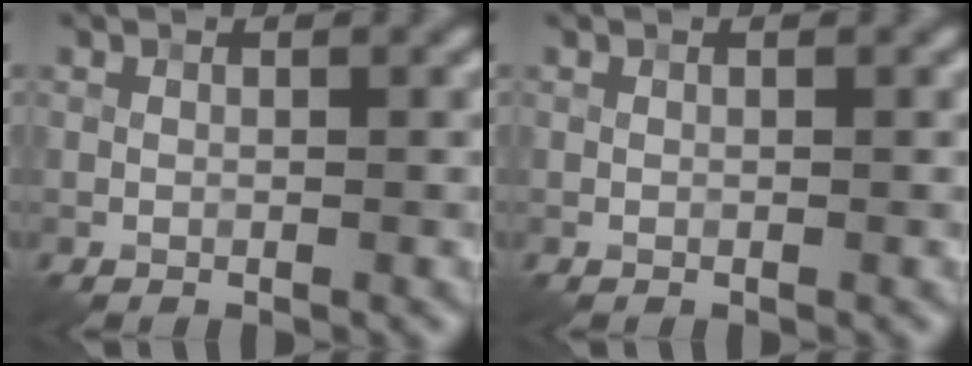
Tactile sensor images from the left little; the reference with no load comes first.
{"total": 0.0}